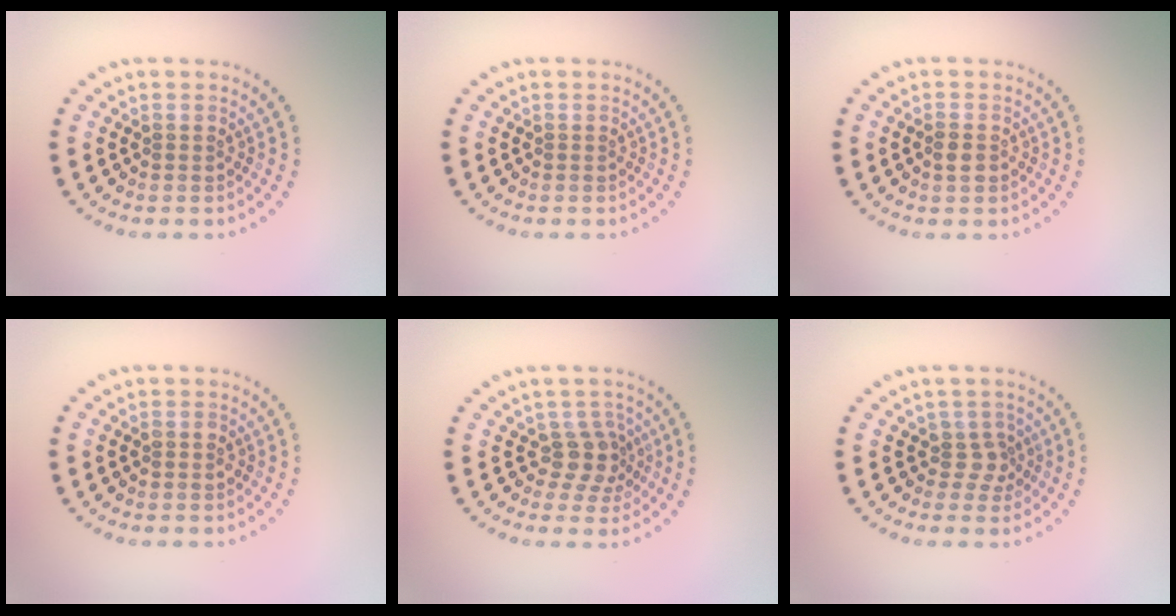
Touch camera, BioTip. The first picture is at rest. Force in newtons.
{"total": 0.0}
{"total": 1.4, "press": 1.3, "slide": 0.3}
{"total": 1.1, "press": 1.1, "slide": 0.2}
{"total": 2.7, "press": 2.1, "slide": 1.8}
{"total": 1.9, "press": 1.4, "slide": 1.3}